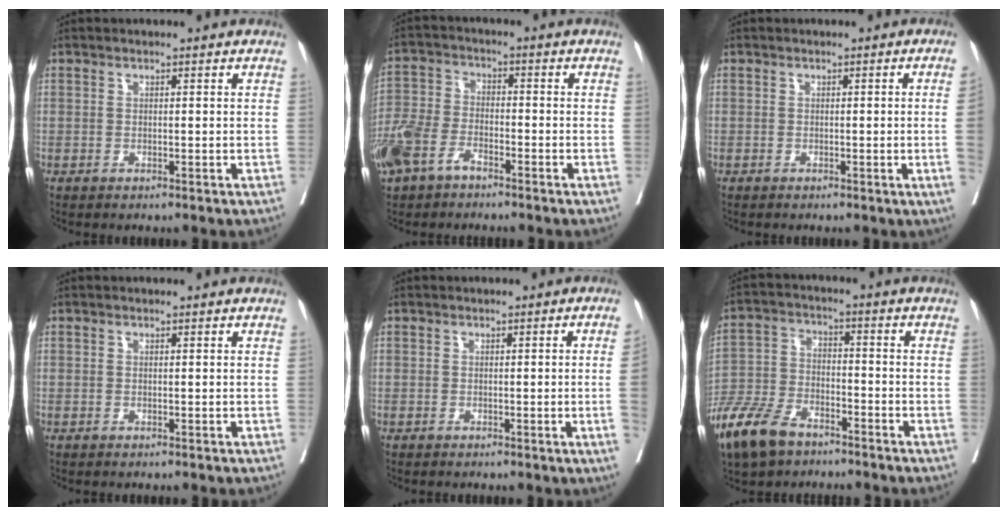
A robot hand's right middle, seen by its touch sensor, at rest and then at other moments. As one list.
[{"total": 8.9, "force": [-5.6, 4.7, 5.1], "torque": [-0.126, -0.003, -0.111]}, {"total": 3.6, "force": [-0.4, -1.5, 3.2], "torque": [-0.047, -0.009, -0.001]}, {"total": 0.0}, {"total": 3.9, "force": [-0.3, -1.4, 3.6], "torque": [-0.054, -0.009, 0.000]}, {"total": 10.9, "force": [-7.7, 4.8, 5.9], "torque": [-0.131, -0.021, -0.153]}]